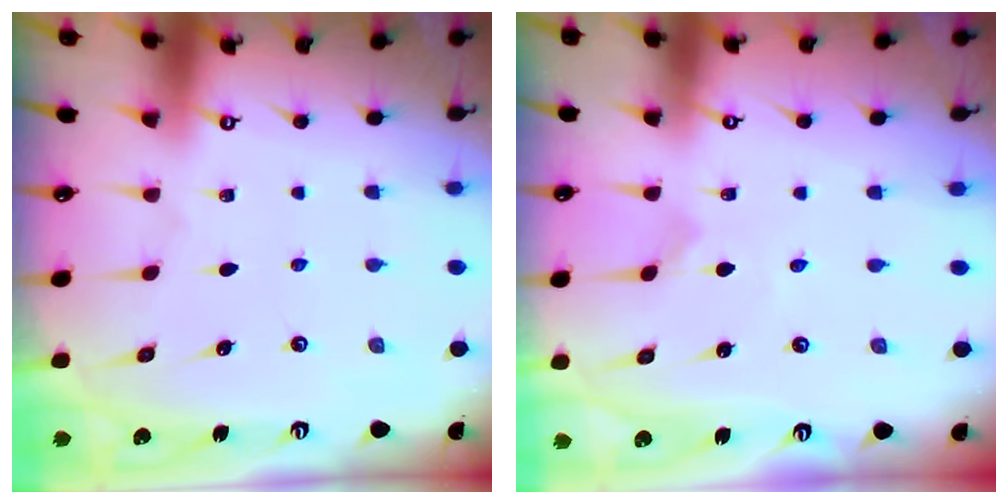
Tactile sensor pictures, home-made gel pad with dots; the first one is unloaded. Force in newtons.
{"total": 0.0}